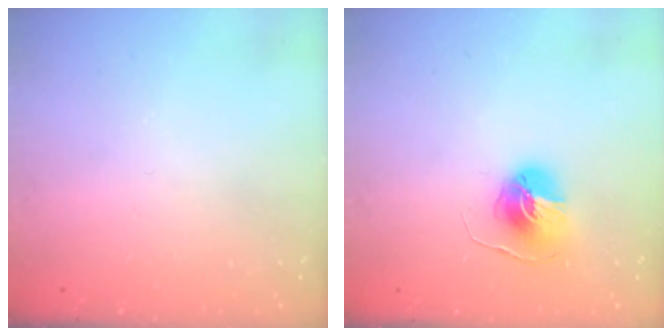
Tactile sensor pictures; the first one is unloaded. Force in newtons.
{"total": 7.8, "press": 7.8, "slide": 0.1}